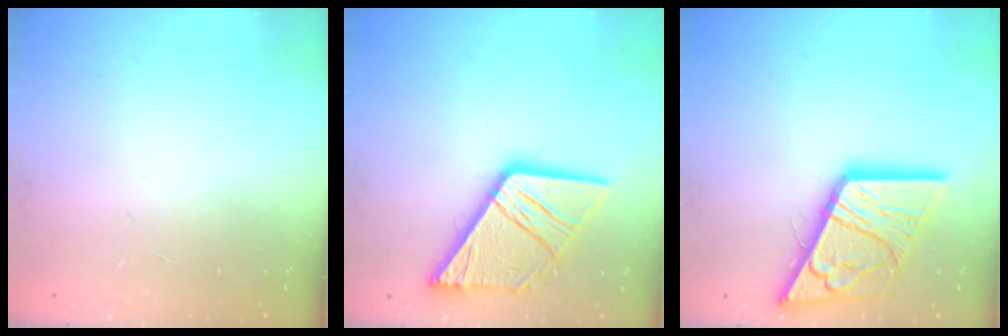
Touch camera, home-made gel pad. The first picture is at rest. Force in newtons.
{"total": 17.2, "press": 17.1, "slide": 1.9}
{"total": 20.6, "press": 20.5, "slide": 2.5}